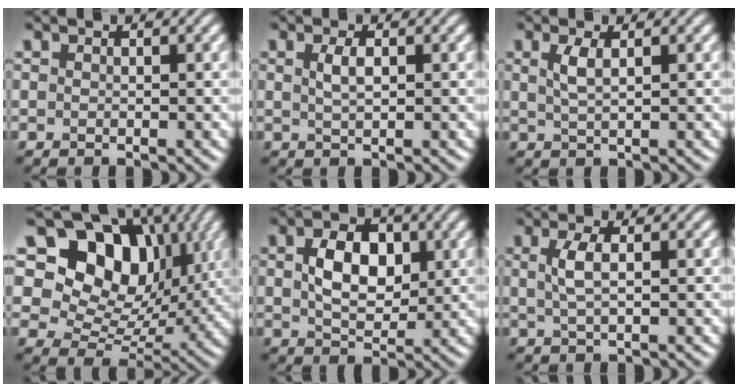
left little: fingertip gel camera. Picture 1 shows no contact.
{"total": 1.6, "force": [0.5, 0.6, 1.4], "torque": [-0.033, 0.002, 0.011]}
{"total": 1.9, "force": [0.7, 0.5, 1.7], "torque": [-0.037, 0.001, 0.015]}
{"total": 13.0, "force": [5.7, 9.0, 7.6], "torque": [-0.121, 0.016, 0.088]}
{"total": 5.4, "force": [1.0, 3.5, 4.0], "torque": [-0.075, 0.002, 0.015]}
{"total": 2.2, "force": [0.4, 0.6, 2.1], "torque": [-0.047, 0.004, 0.010]}